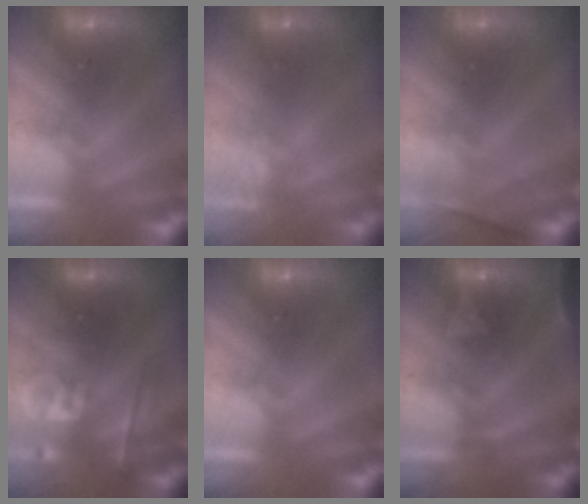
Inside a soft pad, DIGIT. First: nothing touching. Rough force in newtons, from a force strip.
{"total": 3.9}
{"total": 2.3}
{"total": 2.3}
{"total": 0.0}
{"total": 2.9}